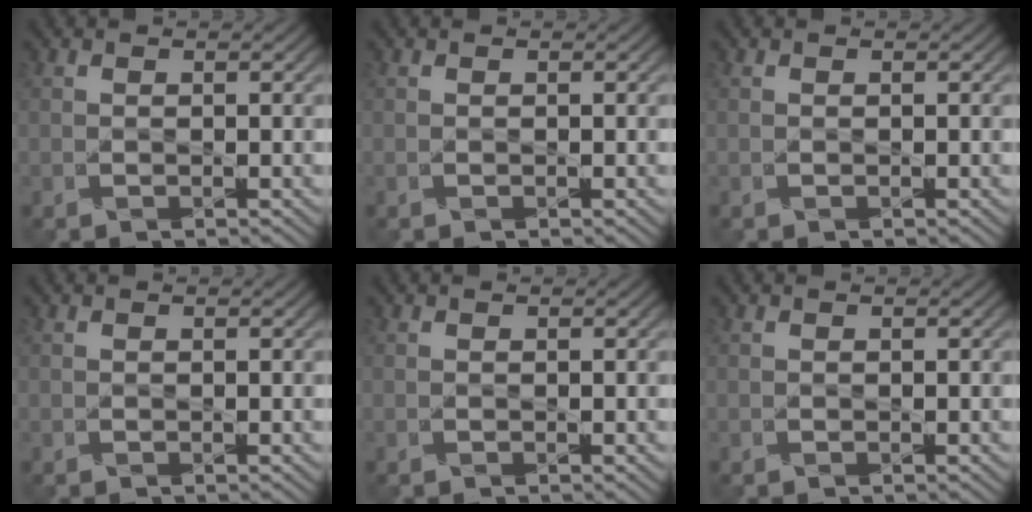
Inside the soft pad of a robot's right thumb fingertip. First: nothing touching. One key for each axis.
{"total": 0.0}
{"total": 0.0}
{"total": 0.0}
{"total": 0.0}
{"total": 0.0}